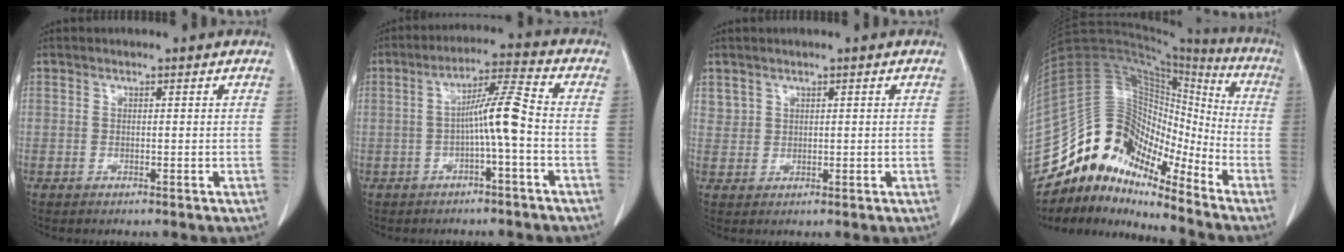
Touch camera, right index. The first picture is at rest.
{"total": 7.4, "force": [-1.0, -0.2, 7.3], "torque": [-0.130, 0.018, -0.018]}
{"total": 1.8, "force": [1.2, 1.2, 0.1], "torque": [0.010, 0.004, 0.023]}
{"total": 16.4, "force": [-12.7, 6.7, 7.8], "torque": [-0.122, 0.089, -0.227]}